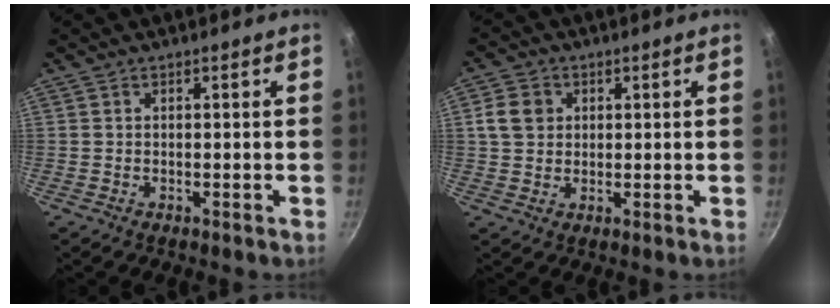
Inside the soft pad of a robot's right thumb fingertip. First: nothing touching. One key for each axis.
{"total": 5.4, "fx": 1.2, "fy": 4.6, "fz": 2.6, "tx": -0.027, "ty": 0.004, "tz": 0.019}